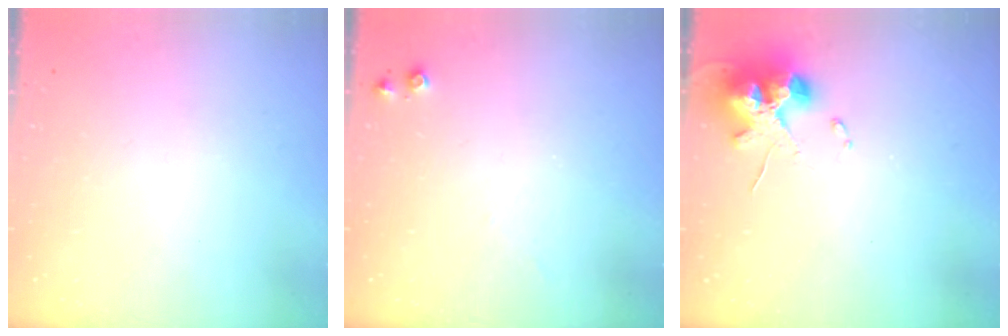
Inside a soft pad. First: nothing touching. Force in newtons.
{"total": 5.7, "press": 5.6, "slide": 0.9}
{"total": 12.0, "press": 11.8, "slide": 1.9}